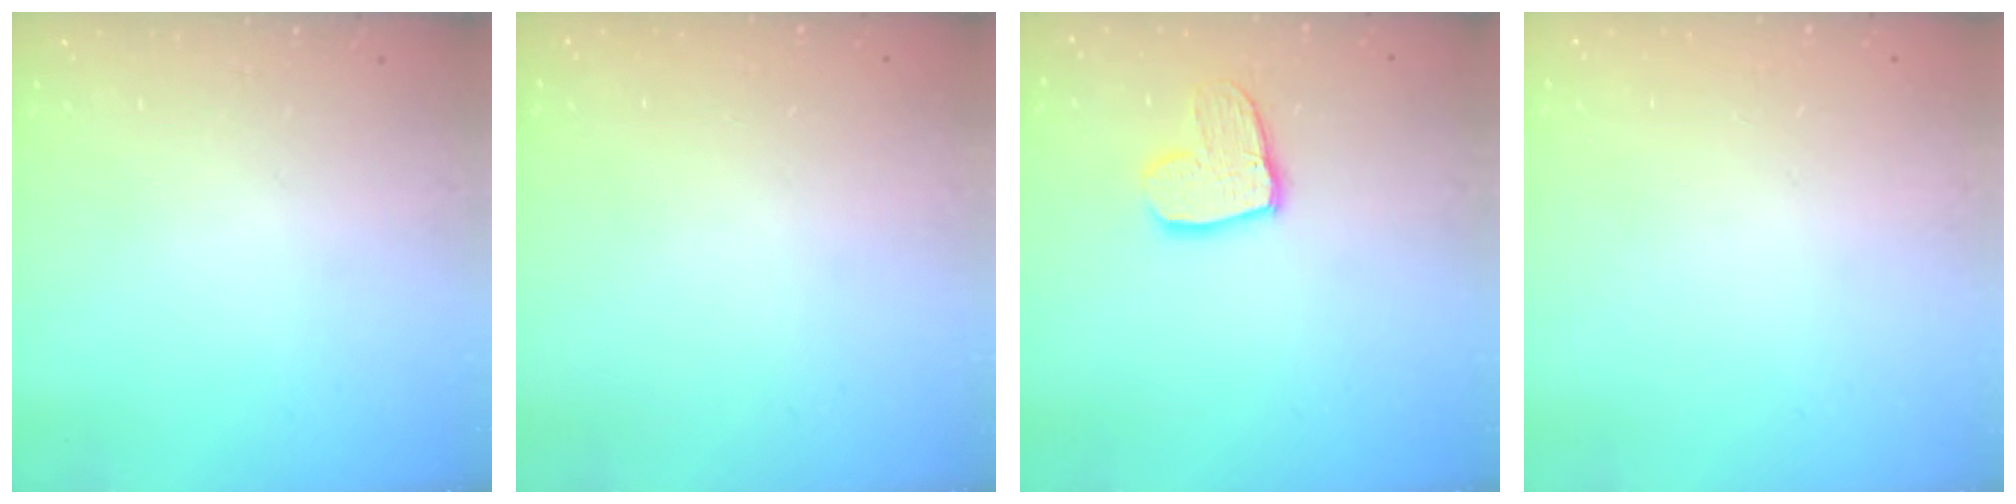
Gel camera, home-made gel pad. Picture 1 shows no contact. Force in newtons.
{"total": 0.0}
{"total": 11.4, "press": 11.4, "slide": 1.0}
{"total": 0.0}